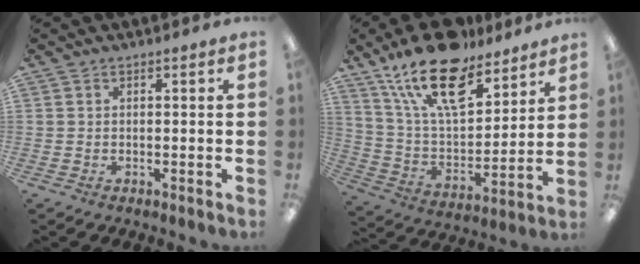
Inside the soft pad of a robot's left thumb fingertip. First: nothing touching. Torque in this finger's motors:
{"motor_torque": [0.39, 0.41, 1.60, -1.16, 0.50]}